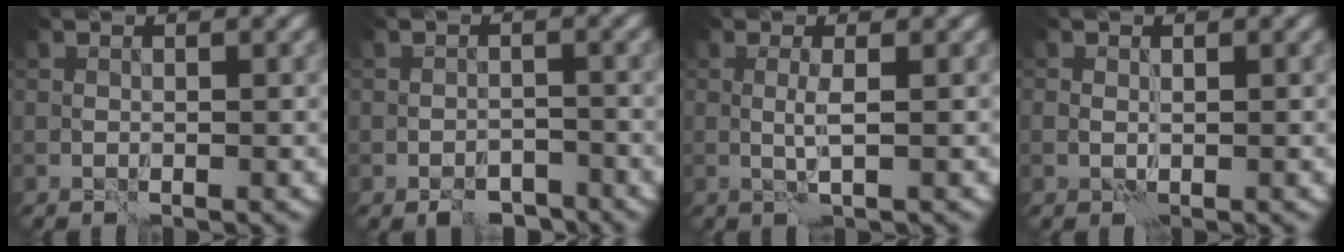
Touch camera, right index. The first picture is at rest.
{"total": 3.0, "force": [-2.4, 1.4, 1.2], "torque": [-0.012, -0.003, -0.038]}
{"total": 1.4, "force": [0.4, -0.2, 1.3], "torque": [-0.028, -0.004, 0.007]}
{"total": 0.6, "force": [0.3, 0.3, 0.4], "torque": [-0.007, -0.002, 0.005]}